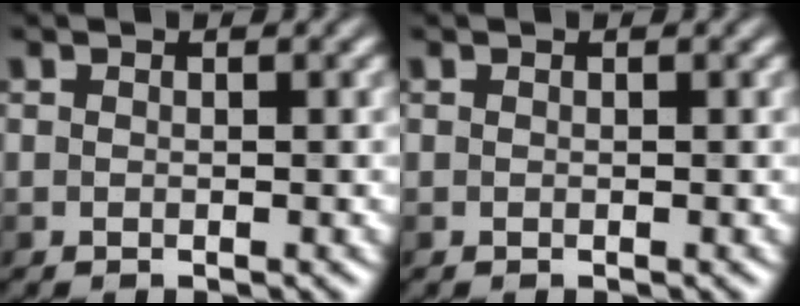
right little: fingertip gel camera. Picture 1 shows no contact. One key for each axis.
{"total": 0.0}